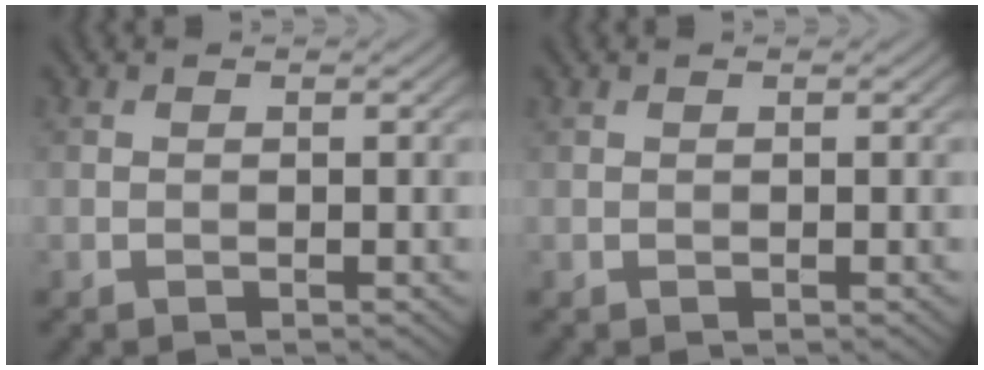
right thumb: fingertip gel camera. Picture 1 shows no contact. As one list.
[{"total": 0.0}]